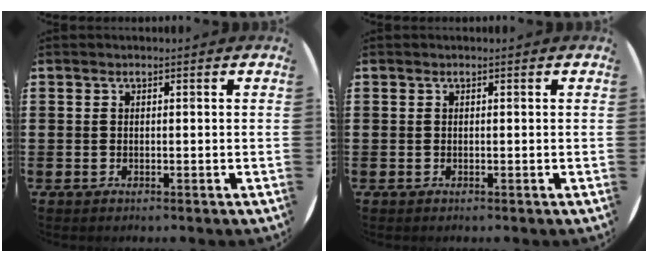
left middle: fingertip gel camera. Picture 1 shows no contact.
{"total": 0.0}